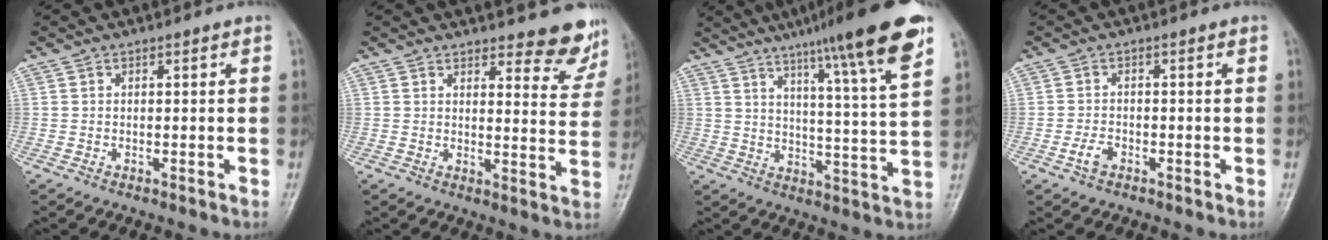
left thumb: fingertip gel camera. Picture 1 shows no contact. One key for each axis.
{"total": 9.1, "fx": 8.2, "fy": 2.7, "fz": 2.8, "tx": 0.002, "ty": -0.063, "tz": 0.082}
{"total": 19.2, "fx": 12.5, "fy": 1.0, "fz": 14.6, "tx": -0.196, "ty": -0.051, "tz": 0.178}
{"total": 2.4, "fx": -1.2, "fy": 1.5, "fz": 1.4, "tx": -0.029, "ty": 0.008, "tz": -0.024}